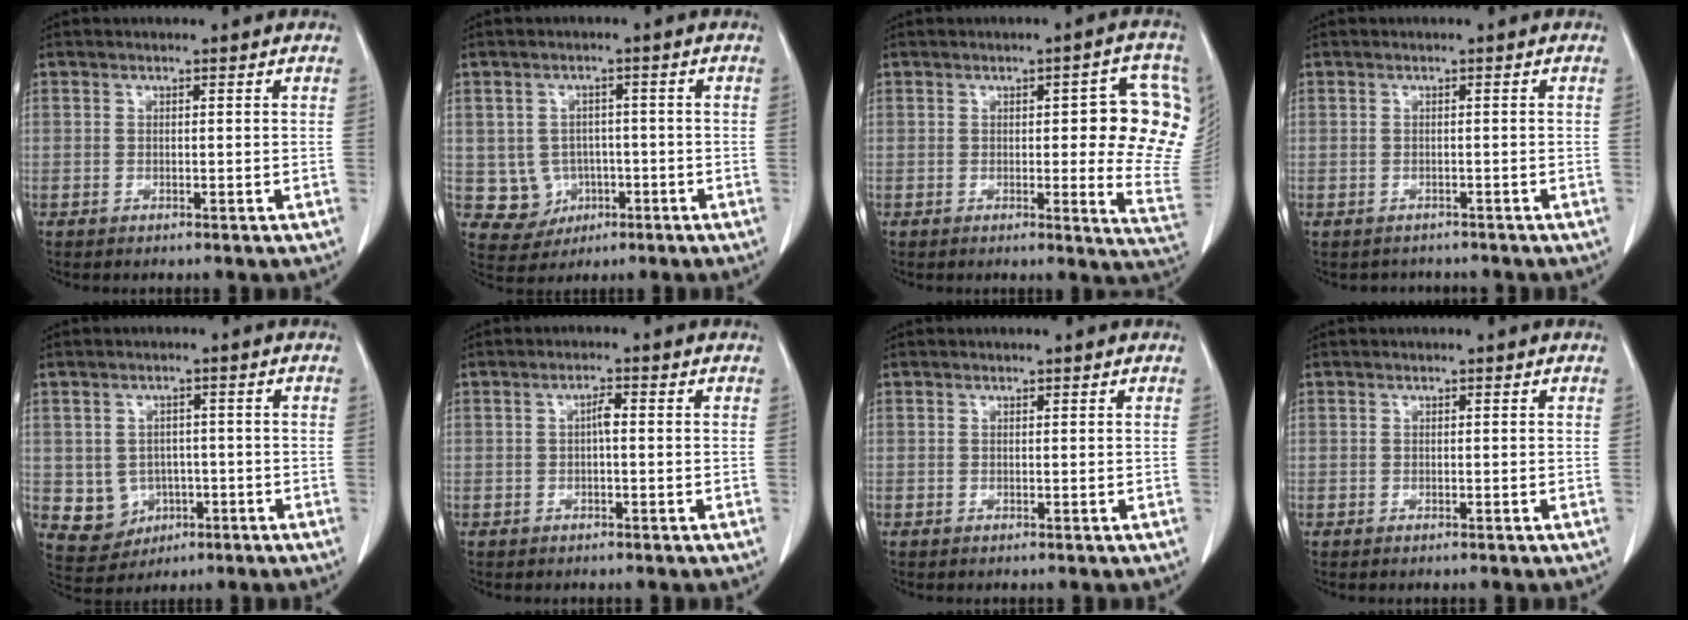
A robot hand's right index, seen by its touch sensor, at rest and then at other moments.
{"total": 5.8, "force": [-0.8, 5.7, 1.1], "torque": [-0.014, 0.007, 0.000]}
{"total": 13.4, "force": [2.0, 3.0, 12.9], "torque": [-0.122, -0.001, 0.015]}
{"total": 2.1, "force": [-1.7, 1.2, -0.3], "torque": [-0.005, 0.003, -0.026]}
{"total": 5.8, "force": [-0.9, 5.5, 1.3], "torque": [-0.020, 0.009, 0.001]}
{"total": 1.7, "force": [0.0, 0.3, 1.7], "torque": [-0.031, 0.004, 0.000]}
{"total": 0.0}
{"total": 0.0}